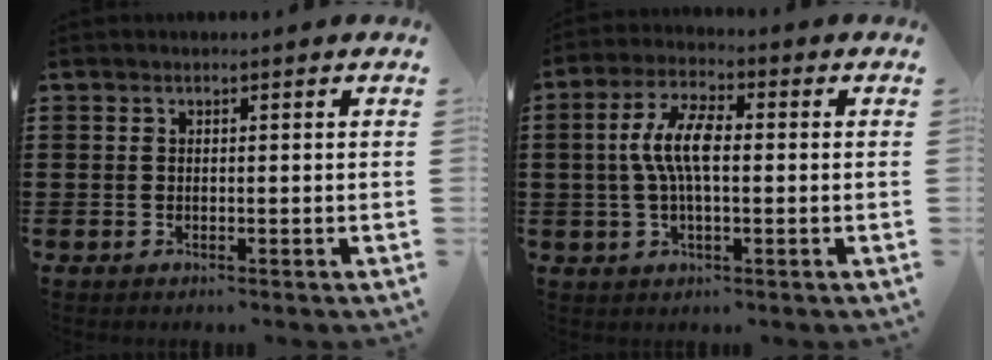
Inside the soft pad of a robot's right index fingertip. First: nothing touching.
{"total": 7.5, "force": [0.0, 2.8, 7.0], "torque": [-0.154, -0.001, -0.009]}